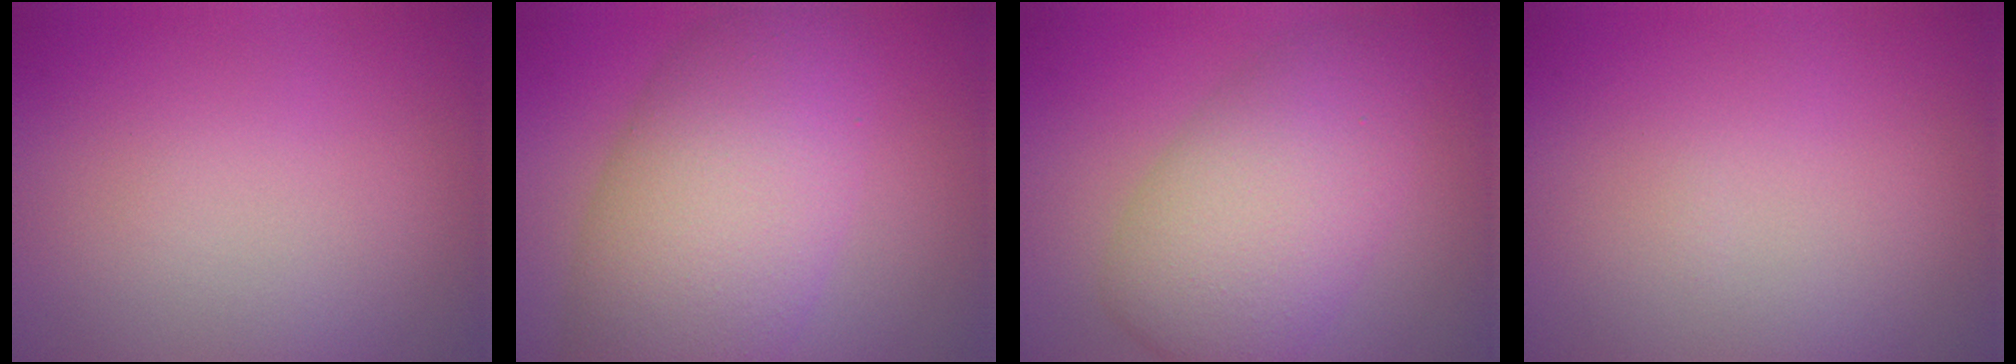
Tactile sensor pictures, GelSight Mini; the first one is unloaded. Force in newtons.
{"total": 10.3, "press": 10.3, "slide": 0.2}
{"total": 7.7, "press": 7.7, "slide": 0.4}
{"total": 0.0}